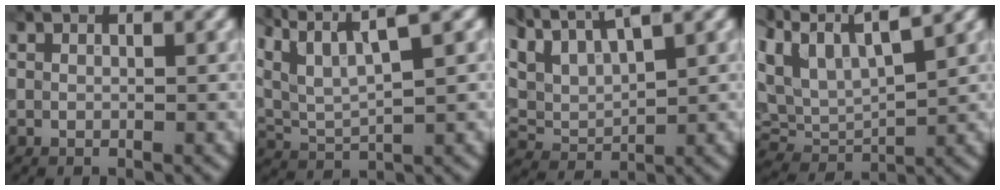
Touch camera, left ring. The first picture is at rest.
{"total": 8.0, "force": [4.8, 2.3, 5.9], "torque": [-0.117, 0.024, 0.075]}
{"total": 5.2, "force": [4.1, 1.5, 2.8], "torque": [-0.077, 0.009, 0.069]}
{"total": 8.2, "force": [4.5, 3.9, 5.6], "torque": [-0.132, 0.016, 0.083]}